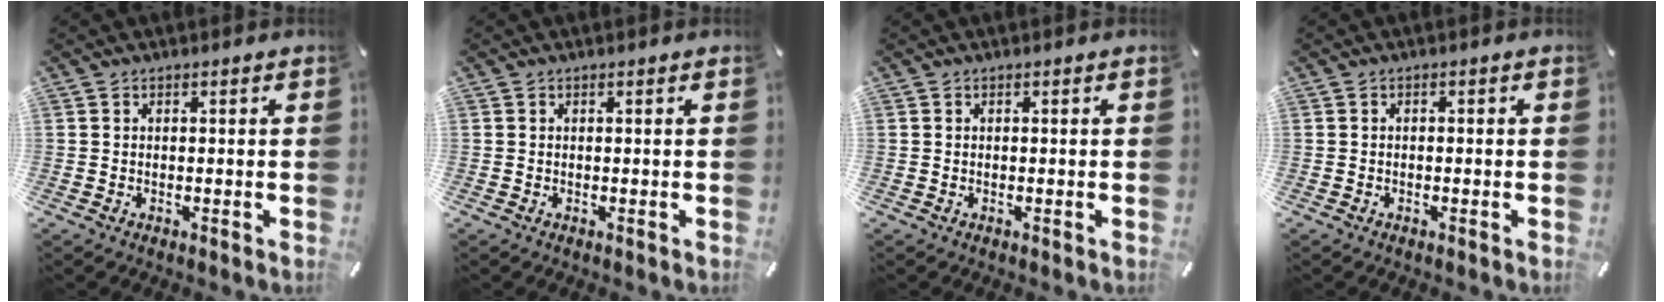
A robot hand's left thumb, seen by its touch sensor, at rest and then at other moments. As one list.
[{"total": 0.0}, {"total": 0.0}, {"total": 0.8, "force": [-0.6, 0.3, 0.4], "torque": [-0.010, 0.001, -0.012]}]